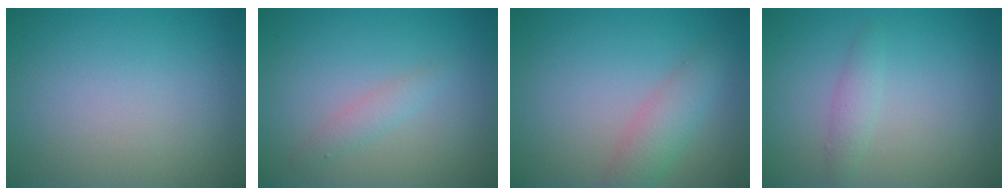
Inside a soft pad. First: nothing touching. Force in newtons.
{"total": 1.3, "press": 1.3, "slide": 0.0}
{"total": 3.1, "press": 3.1, "slide": 0.1}
{"total": 1.4, "press": 1.4, "slide": 0.0}